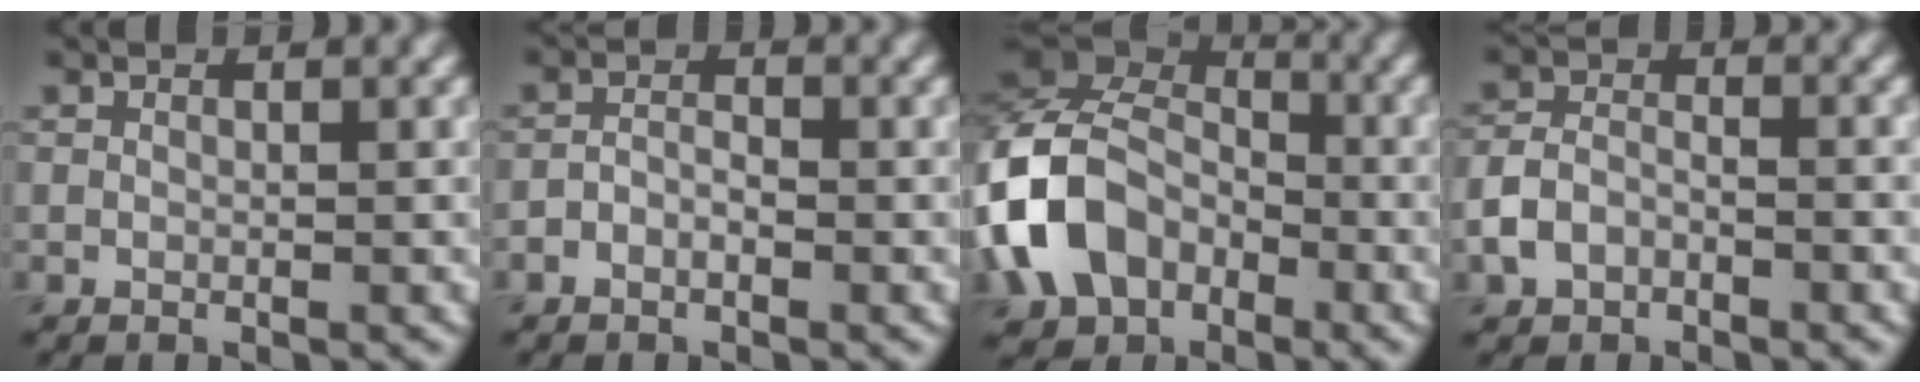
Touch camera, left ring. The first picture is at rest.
{"total": 1.5, "force": [-0.8, 0.8, 1.0], "torque": [-0.019, 0.003, -0.019]}
{"total": 10.2, "force": [-4.0, 7.6, 5.6], "torque": [-0.126, -0.004, -0.091]}
{"total": 2.8, "force": [-1.6, 1.9, 1.4], "torque": [-0.025, 0.004, -0.040]}